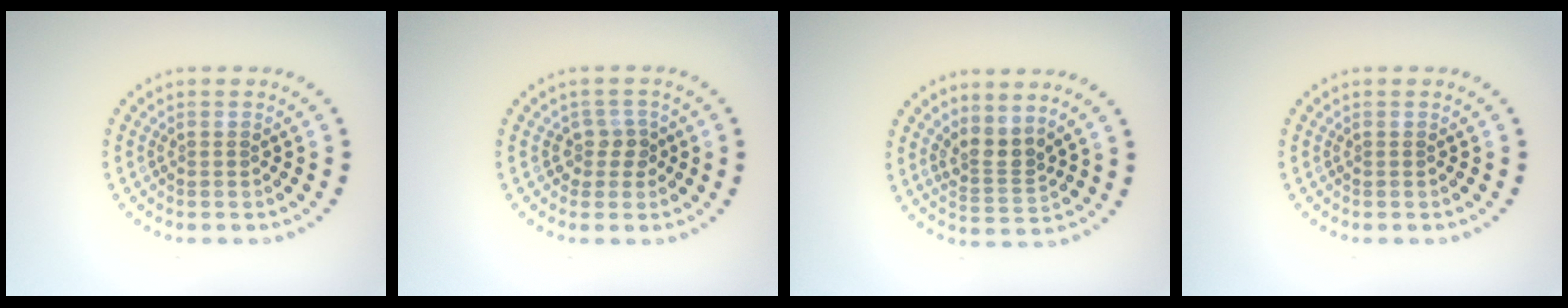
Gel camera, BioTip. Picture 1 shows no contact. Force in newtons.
{"total": 2.0, "press": 1.7, "slide": 1.1}
{"total": 2.6, "press": 1.9, "slide": 1.7}
{"total": 0.0}